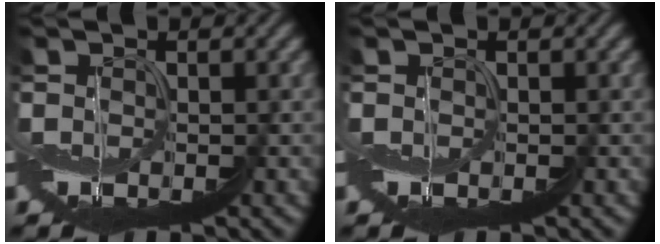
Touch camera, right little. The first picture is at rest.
{"total": 0.0}